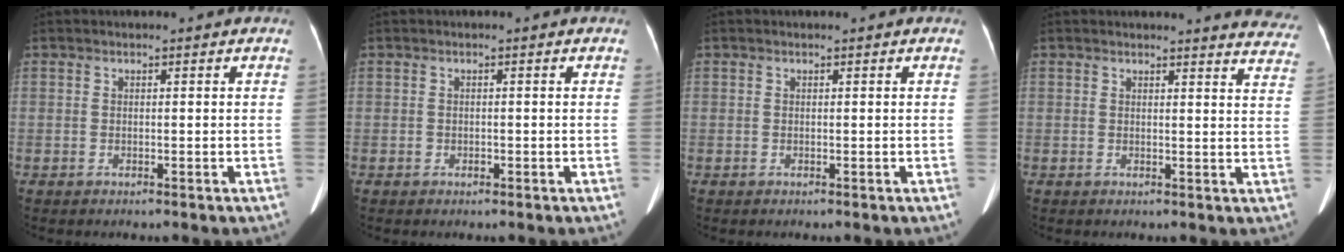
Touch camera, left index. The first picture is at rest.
{"total": 0.6, "force": [-0.3, 0.5, 0.1], "torque": [-0.006, 0.001, -0.005]}
{"total": 0.0}
{"total": 9.3, "force": [9.2, 0.6, 1.2], "torque": [0.015, -0.064, 0.064]}